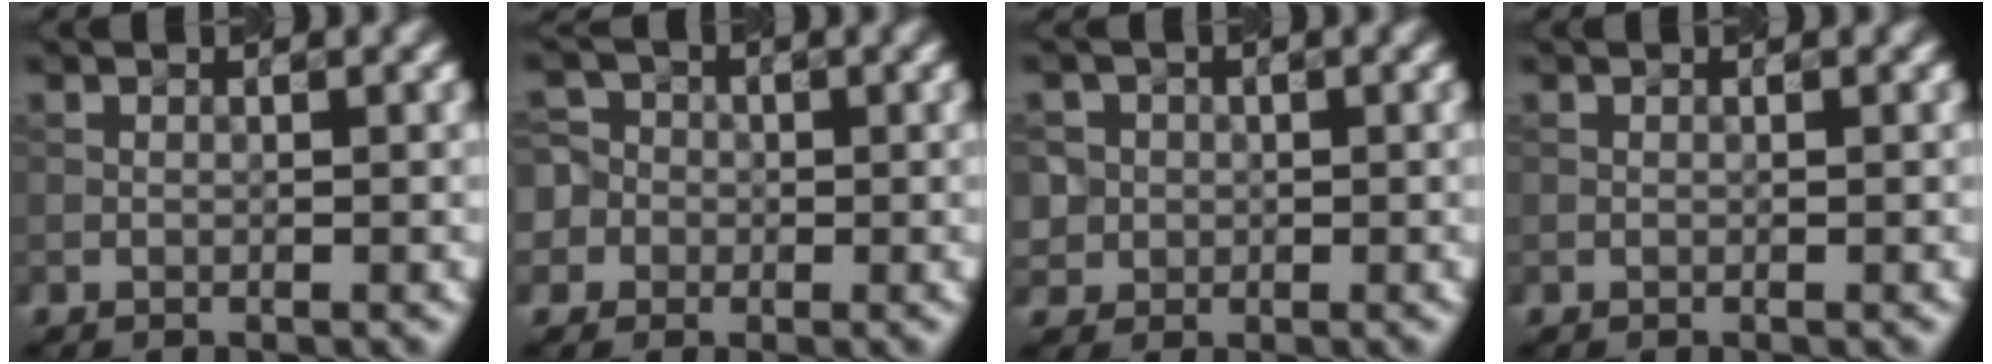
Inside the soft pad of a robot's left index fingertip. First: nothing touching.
{"total": 5.6, "force": [-0.7, 5.3, 1.6], "torque": [-0.028, 0.028, -0.049]}
{"total": 3.5, "force": [0.5, 3.4, 0.8], "torque": [-0.007, 0.017, 0.007]}
{"total": 0.0}